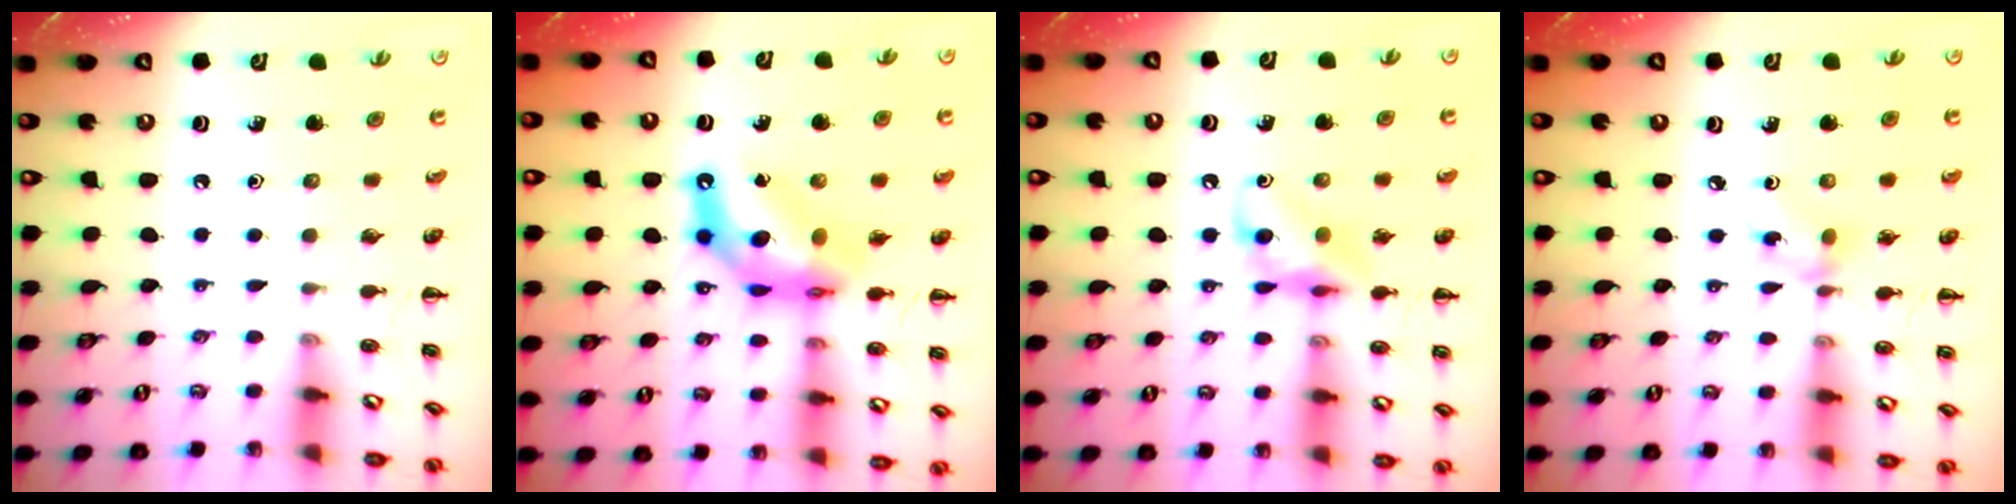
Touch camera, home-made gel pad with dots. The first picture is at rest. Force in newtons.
{"total": 12.0, "press": 11.5, "slide": 3.5}
{"total": 11.0, "press": 10.9, "slide": 1.4}
{"total": 3.9, "press": 3.7, "slide": 1.1}